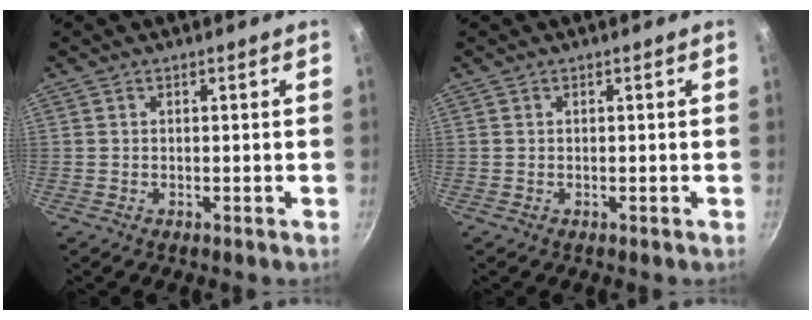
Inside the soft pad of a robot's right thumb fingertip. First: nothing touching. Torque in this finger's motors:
{"motor_torque": [0.52, 0.38, 0.17, 0.54, -0.01]}